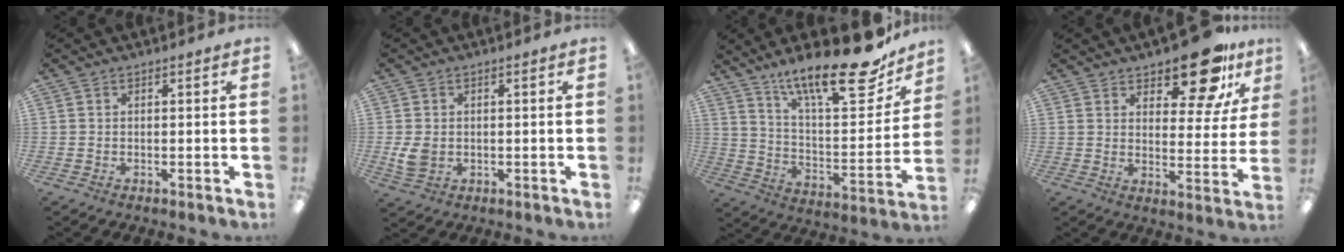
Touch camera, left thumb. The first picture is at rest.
{"total": 4.6, "force": [-0.2, 3.6, 2.9], "torque": [-0.048, -0.005, -0.004]}
{"total": 22.7, "force": [17.1, 5.6, 13.7], "torque": [-0.208, -0.123, 0.279]}
{"total": 15.5, "force": [11.3, 6.3, 8.7], "torque": [-0.115, -0.066, 0.189]}